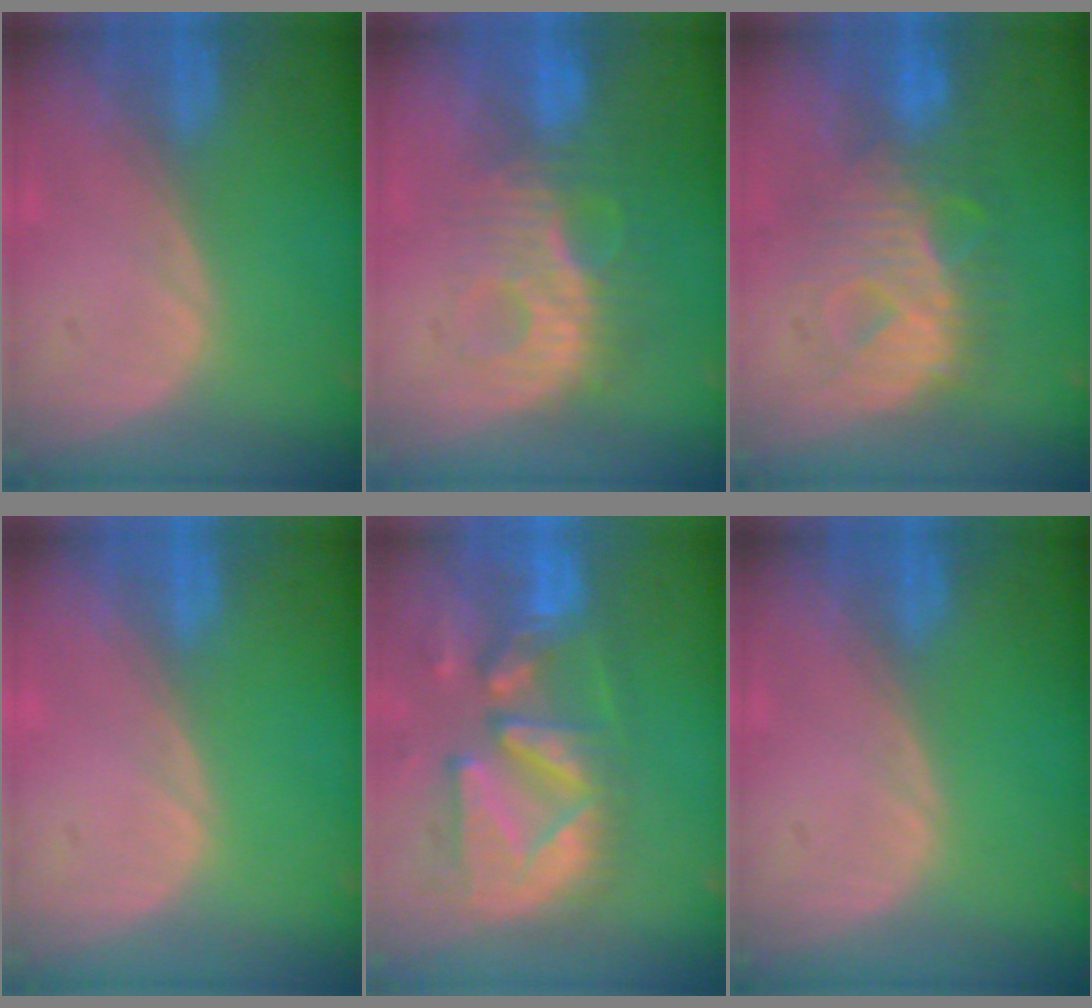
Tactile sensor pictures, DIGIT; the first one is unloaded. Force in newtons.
{"total": 9.2, "press": 8.5, "slide": 3.5}
{"total": 9.0, "press": 9.0, "slide": 0.3}
{"total": 0.0}
{"total": 13.3, "press": 11.4, "slide": 6.8}
{"total": 0.0}